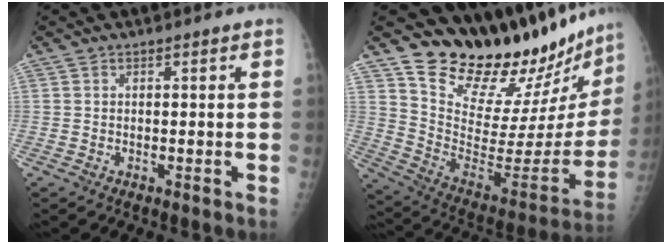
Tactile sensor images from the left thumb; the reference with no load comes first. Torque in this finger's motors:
{"motor_torque": [0.51, 0.22, 0.81, -1.96, 0.20]}